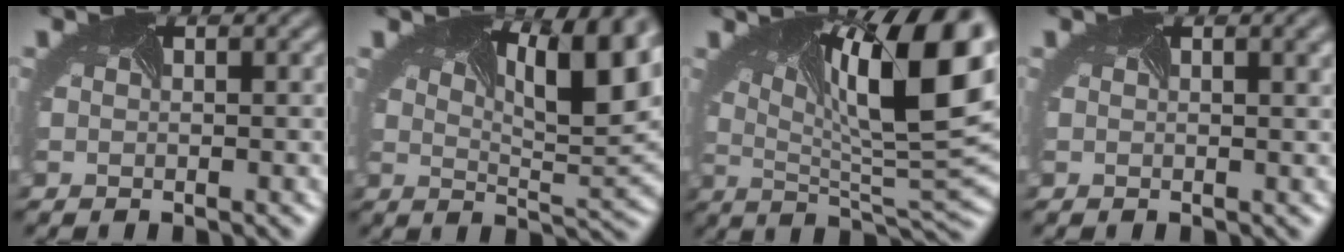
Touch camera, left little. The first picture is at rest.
{"total": 10.2, "force": [4.5, 2.9, 8.6], "torque": [-0.117, 0.017, 0.062]}
{"total": 16.0, "force": [4.7, 5.3, 14.3], "torque": [-0.198, 0.015, 0.082]}
{"total": 4.0, "force": [1.8, 1.9, 3.0], "torque": [-0.024, 0.021, 0.012]}